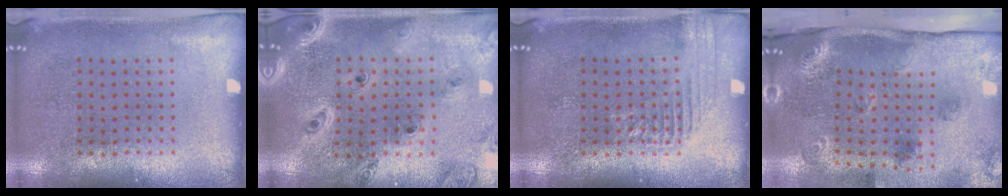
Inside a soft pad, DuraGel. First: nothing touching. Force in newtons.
{"total": 1.8, "press": 1.7, "slide": 0.4}
{"total": 1.7, "press": 1.6, "slide": 0.2}
{"total": 2.5, "press": 1.9, "slide": 1.7}